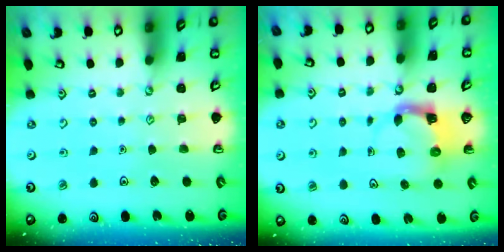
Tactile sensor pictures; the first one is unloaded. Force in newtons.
{"total": 3.7, "press": 3.7, "slide": 0.6}